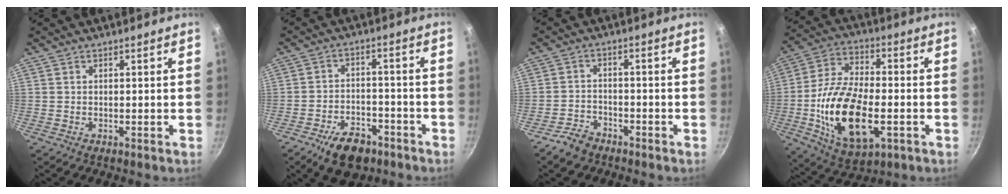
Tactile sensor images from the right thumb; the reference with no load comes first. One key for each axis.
{"total": 10.2, "fx": -6.4, "fy": 5.7, "fz": 5.5, "tx": -0.068, "ty": 0.046, "tz": -0.099}
{"total": 4.7, "fx": -3.6, "fy": 2.6, "fz": 1.4, "tx": -0.021, "ty": 0.039, "tz": -0.065}
{"total": 20.3, "fx": -4.3, "fy": 10.3, "fz": 16.9, "tx": -0.309, "ty": 0.017, "tz": -0.076}